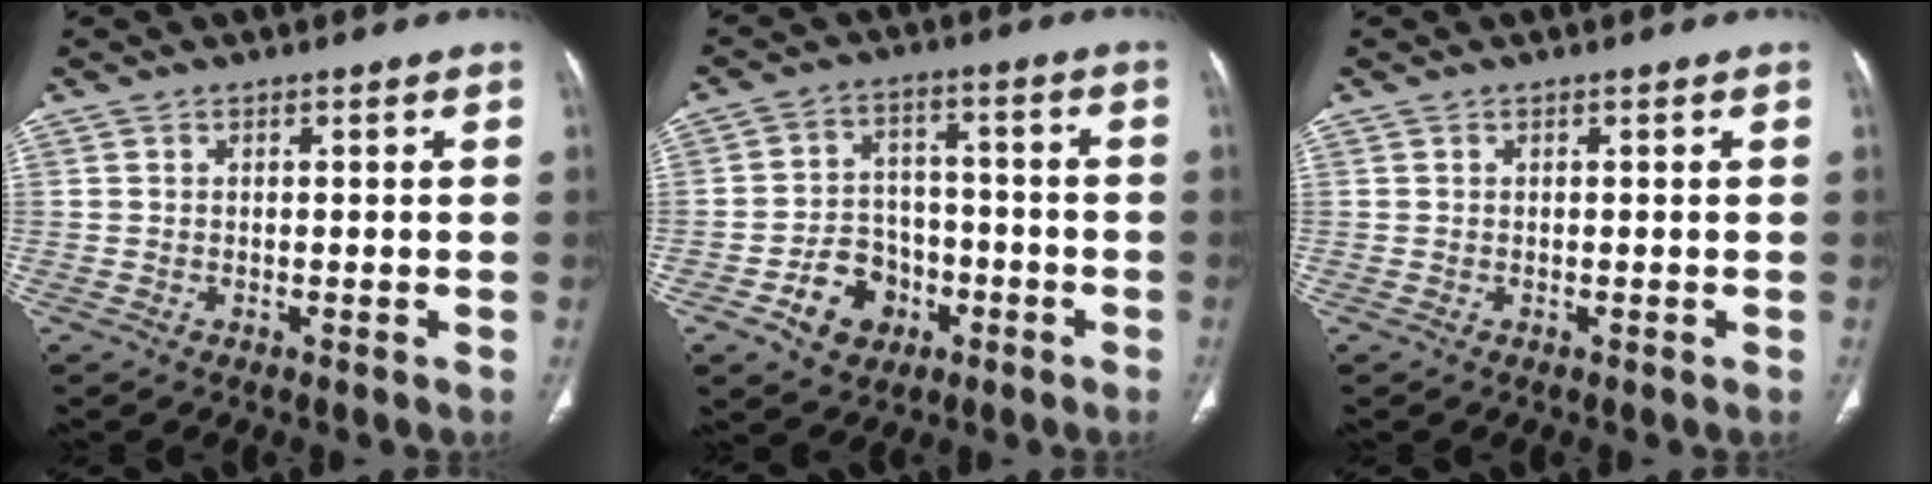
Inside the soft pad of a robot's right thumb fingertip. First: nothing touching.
{"total": 9.7, "force": [-4.4, 7.7, 4.0], "torque": [-0.027, 0.039, -0.067]}
{"total": 0.0}